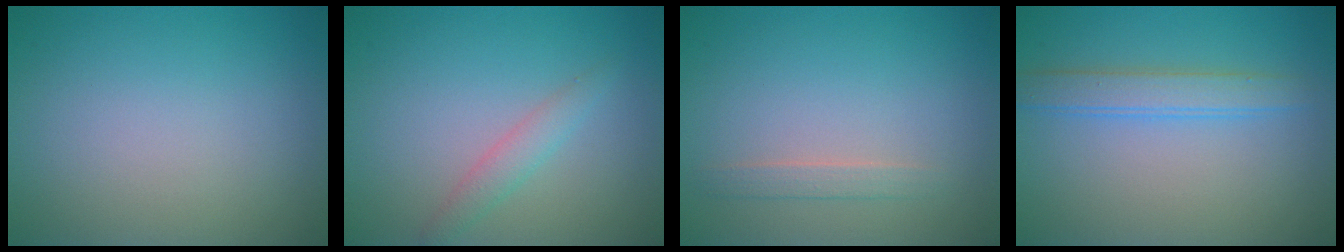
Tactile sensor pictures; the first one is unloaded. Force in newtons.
{"total": 1.6, "press": 1.6, "slide": 0.2}
{"total": 1.2, "press": 1.2, "slide": 0.1}
{"total": 2.6, "press": 2.6, "slide": 0.1}